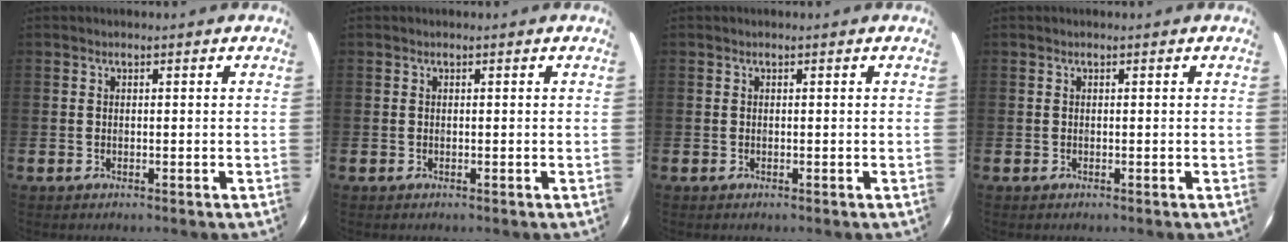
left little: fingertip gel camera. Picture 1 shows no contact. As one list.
[{"total": 0.0}, {"total": 0.0}, {"total": 0.0}]